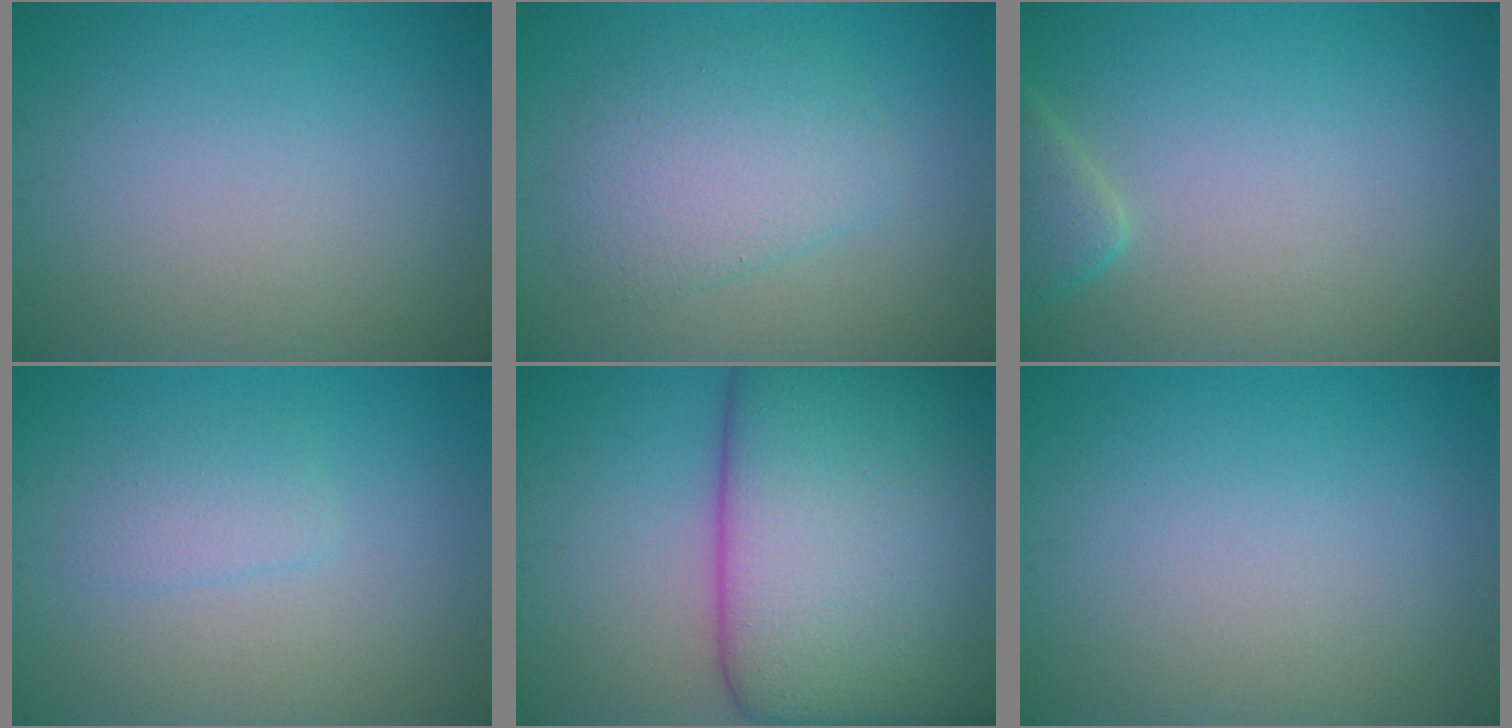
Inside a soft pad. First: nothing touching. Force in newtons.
{"total": 4.1, "press": 4.1, "slide": 0.2}
{"total": 2.4, "press": 2.4, "slide": 0.3}
{"total": 1.6, "press": 1.6, "slide": 0.1}
{"total": 20.4, "press": 20.4, "slide": 0.6}
{"total": 0.0}